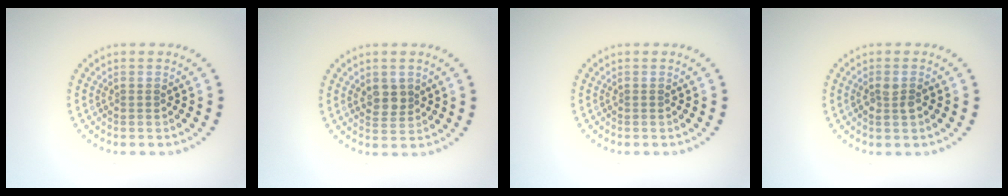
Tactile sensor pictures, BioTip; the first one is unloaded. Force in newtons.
{"total": 2.1, "press": 2.0, "slide": 0.7}
{"total": 0.0}
{"total": 1.3, "press": 1.3, "slide": 0.3}